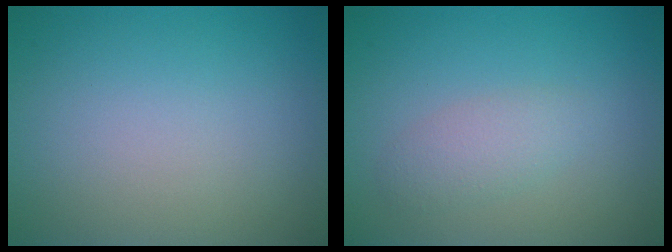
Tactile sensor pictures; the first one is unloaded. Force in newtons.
{"total": 1.9, "press": 1.9, "slide": 0.1}